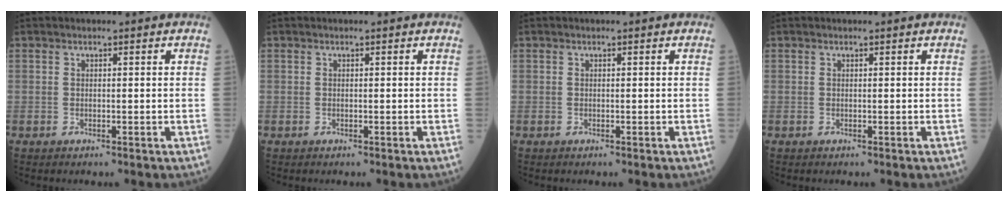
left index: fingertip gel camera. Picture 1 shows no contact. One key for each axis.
{"total": 0.0}
{"total": 0.0}
{"total": 0.0}